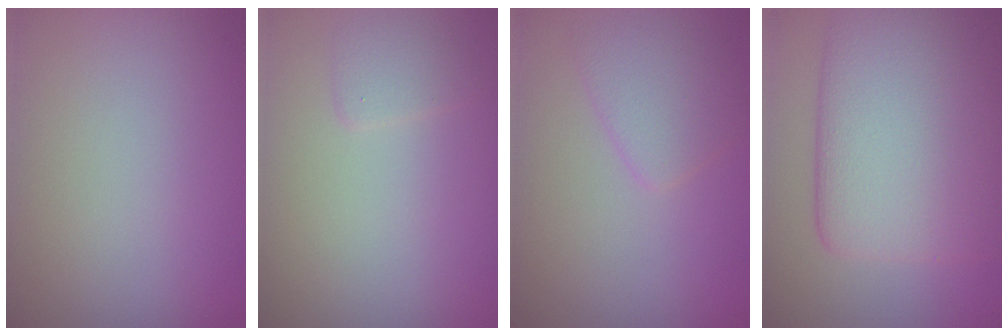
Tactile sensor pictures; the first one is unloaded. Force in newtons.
{"total": 1.1, "press": 1.1, "slide": 0.2}
{"total": 2.4, "press": 2.4, "slide": 0.1}
{"total": 11.9, "press": 11.9, "slide": 0.4}